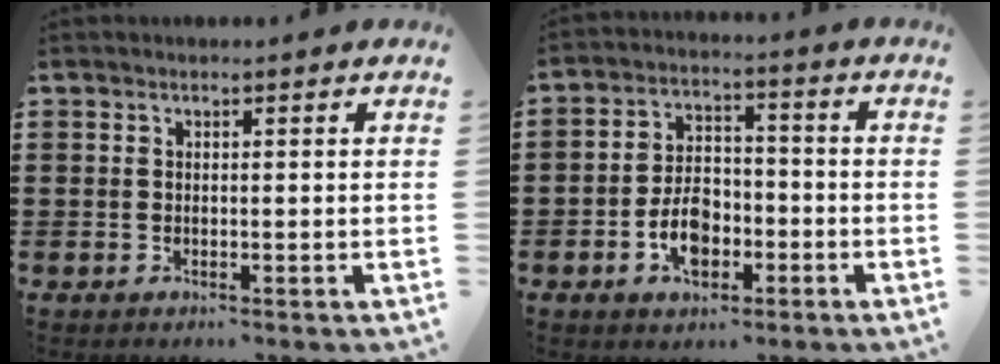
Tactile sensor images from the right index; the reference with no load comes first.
{"total": 6.7, "force": [-2.6, 4.2, 4.5], "torque": [-0.082, 0.006, -0.049]}